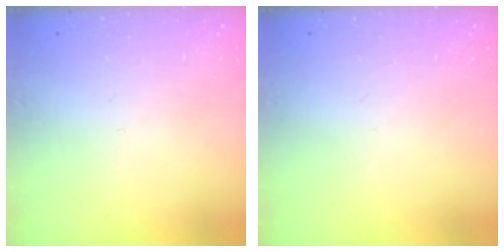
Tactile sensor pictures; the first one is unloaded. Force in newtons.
{"total": 0.0}